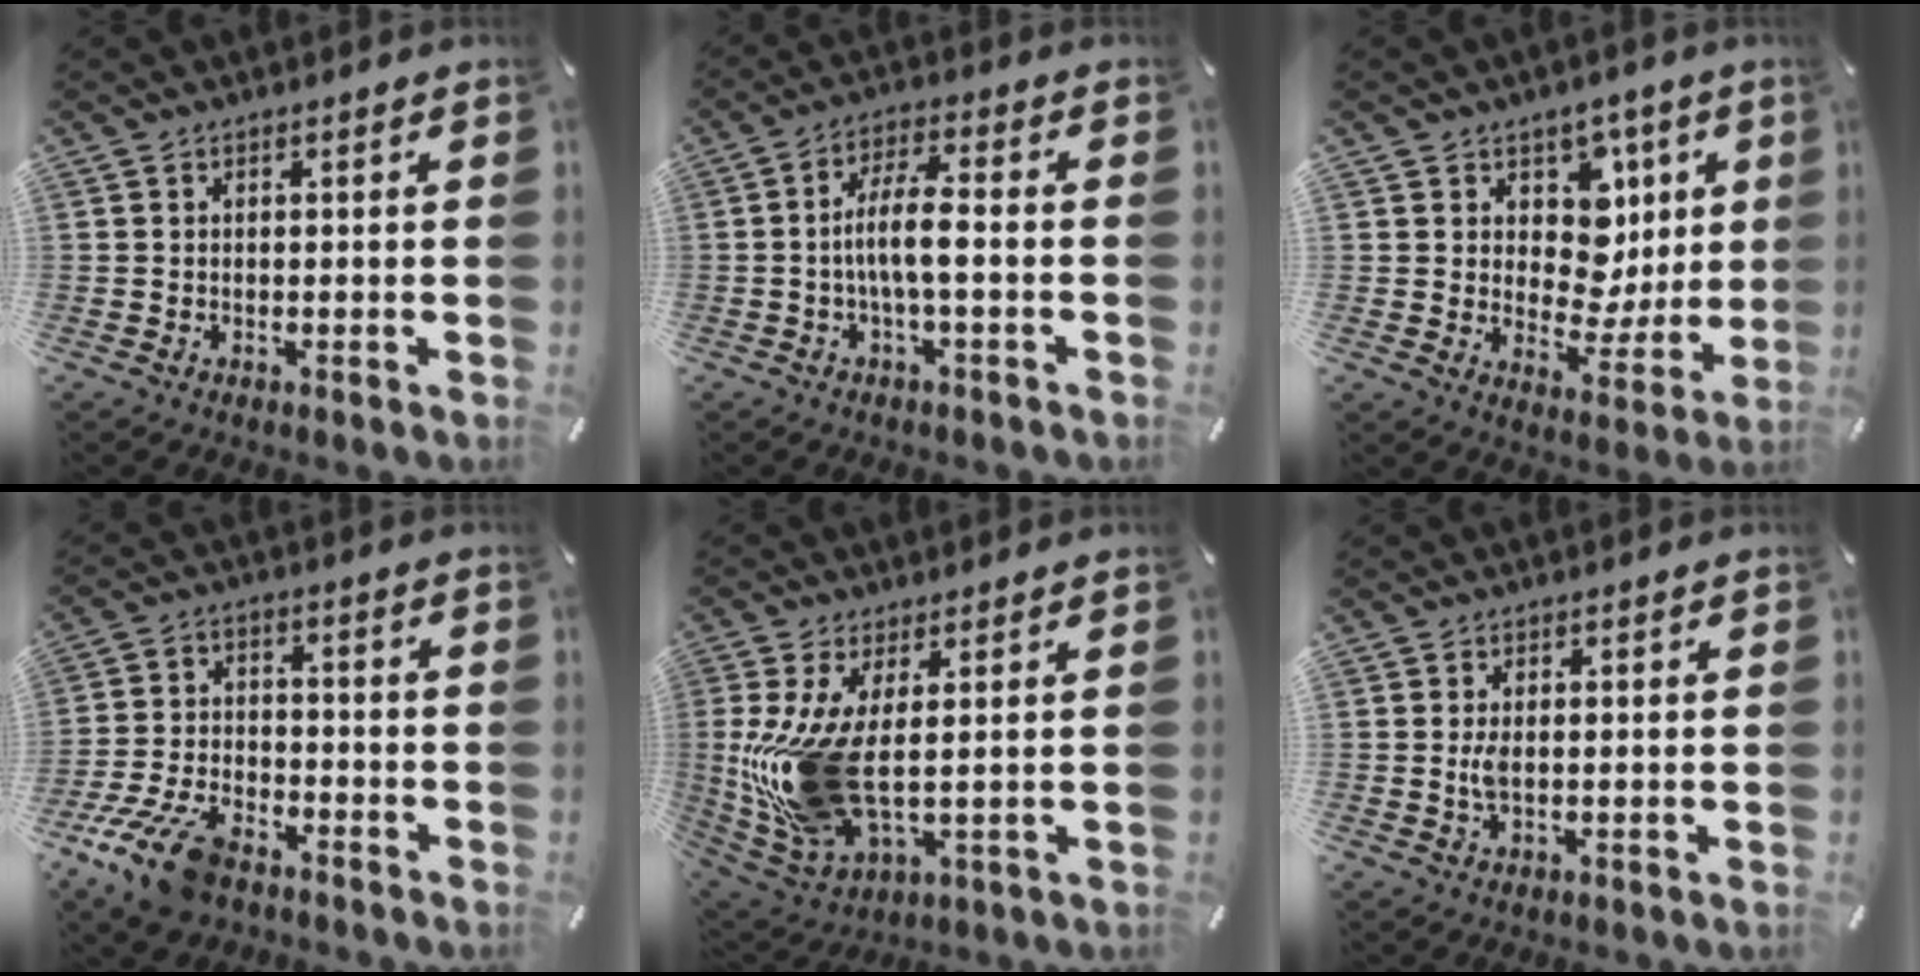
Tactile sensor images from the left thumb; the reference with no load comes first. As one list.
[{"total": 8.5, "force": [-1.4, 2.4, 8.1], "torque": [-0.152, 0.007, -0.026]}, {"total": 12.0, "force": [3.3, 10.1, 5.5], "torque": [-0.057, -0.031, 0.065]}, {"total": 12.1, "force": [-8.2, 5.9, 6.8], "torque": [-0.135, 0.042, -0.151]}, {"total": 15.0, "force": [1.2, 6.8, 13.3], "torque": [-0.297, -0.023, 0.027]}, {"total": 2.5, "force": [0.1, 1.3, 2.2], "torque": [-0.044, -0.005, -0.003]}]